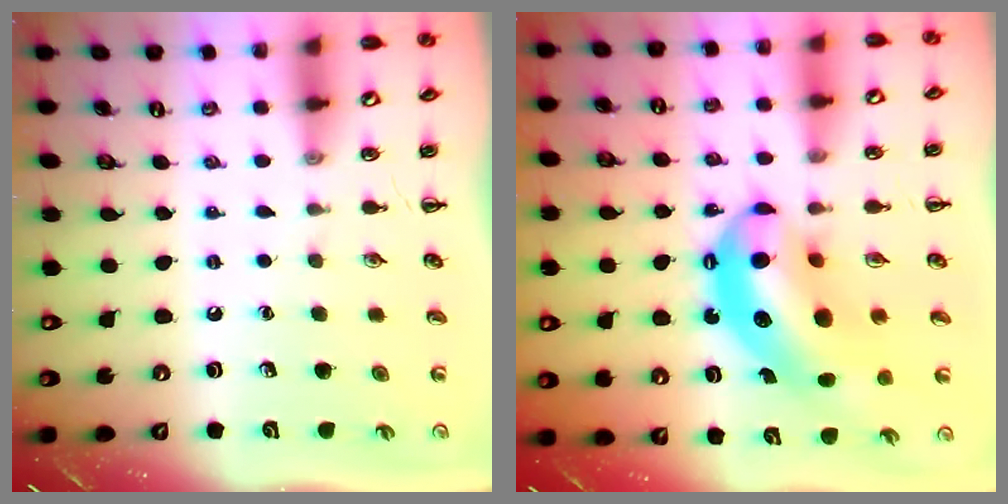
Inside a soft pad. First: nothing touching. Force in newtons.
{"total": 15.0, "press": 14.4, "slide": 4.2}